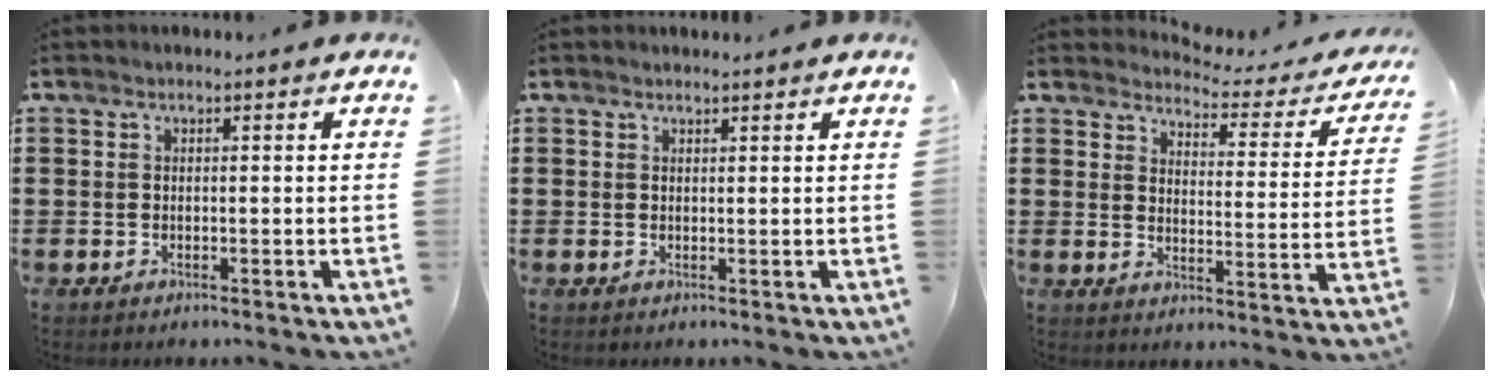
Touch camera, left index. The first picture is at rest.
{"total": 1.0, "force": [1.0, 0.0, 0.2], "torque": [-0.005, -0.001, 0.020]}
{"total": 3.2, "force": [3.1, 0.3, 0.6], "torque": [-0.026, -0.029, 0.046]}